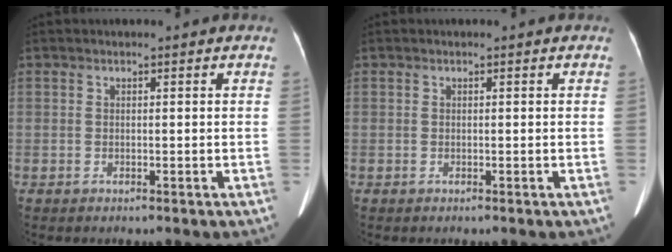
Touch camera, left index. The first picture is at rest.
{"total": 0.0}